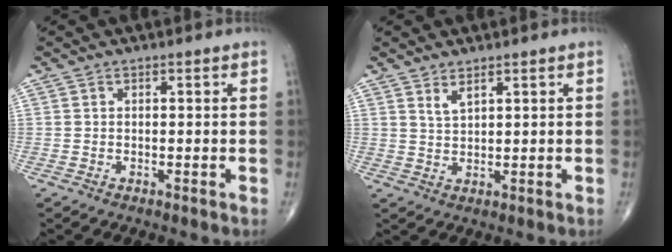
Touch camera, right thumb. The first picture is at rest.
{"total": 2.4, "force": [1.7, 0.7, 1.6], "torque": [-0.030, -0.012, 0.037]}